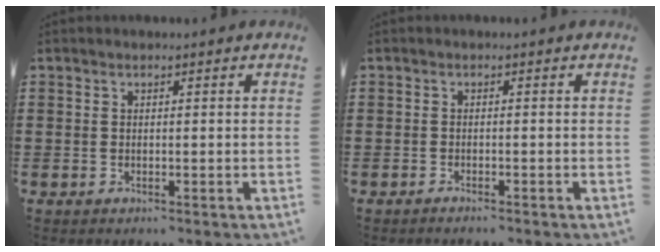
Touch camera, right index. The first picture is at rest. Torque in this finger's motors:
{"motor_torque": [-0.01, 0.06, 0.07, -0.02]}